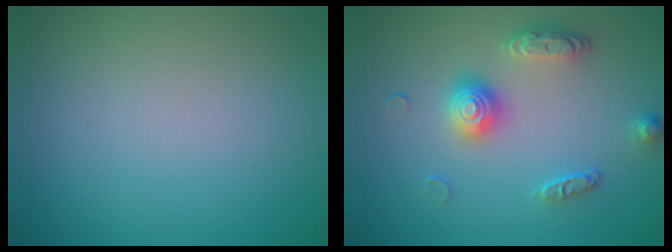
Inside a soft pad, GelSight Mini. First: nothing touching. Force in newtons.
{"total": 3.5, "press": 3.0, "slide": 1.8}